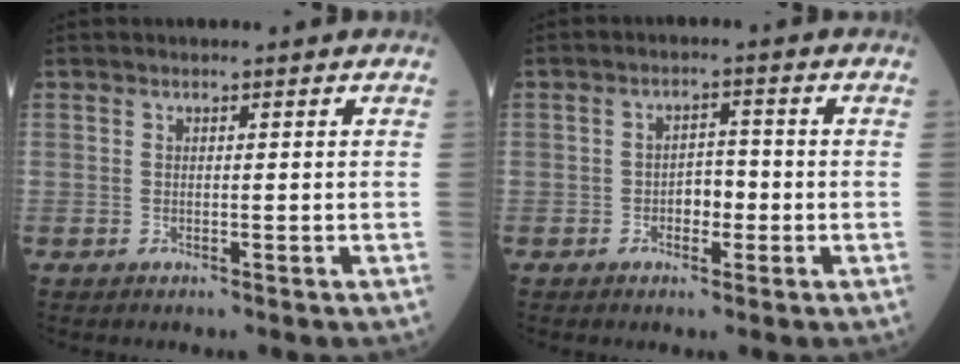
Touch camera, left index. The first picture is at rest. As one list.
[{"total": 3.1, "force": [-0.9, 1.8, 2.3], "torque": [-0.033, 0.007, -0.017]}]